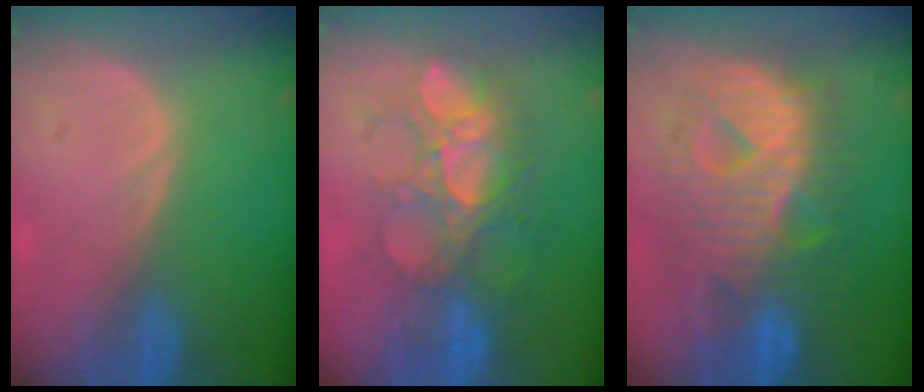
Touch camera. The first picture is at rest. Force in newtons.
{"total": 8.9, "press": 8.8, "slide": 1.4}
{"total": 12.7, "press": 12.6, "slide": 1.3}